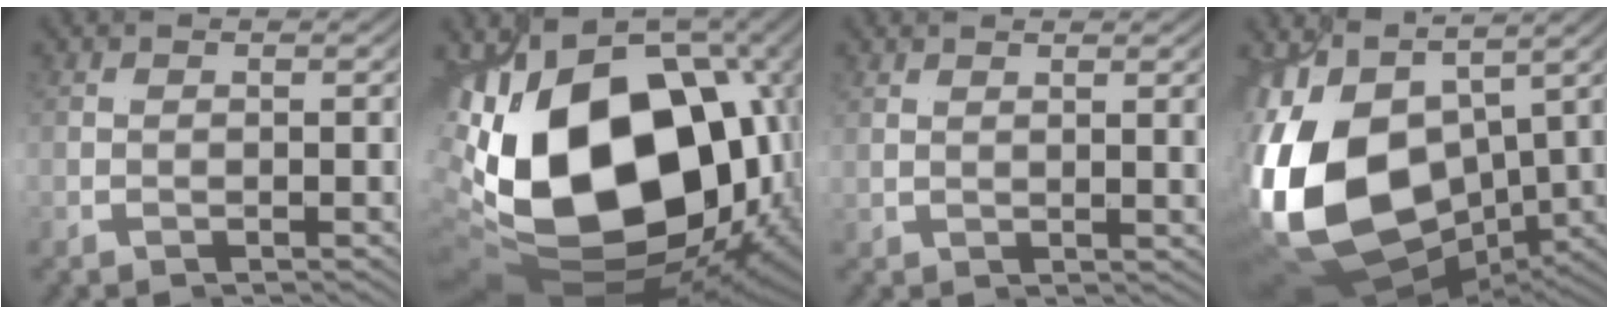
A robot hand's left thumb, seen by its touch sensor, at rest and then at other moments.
{"total": 24.4, "force": [-0.8, 14.0, 20.0], "torque": [-0.353, -0.031, 0.003]}
{"total": 1.9, "force": [1.3, -1.5, 0.1], "torque": [0.011, 0.013, 0.017]}
{"total": 17.9, "force": [-3.6, 11.5, 13.1], "torque": [-0.285, -0.034, -0.037]}